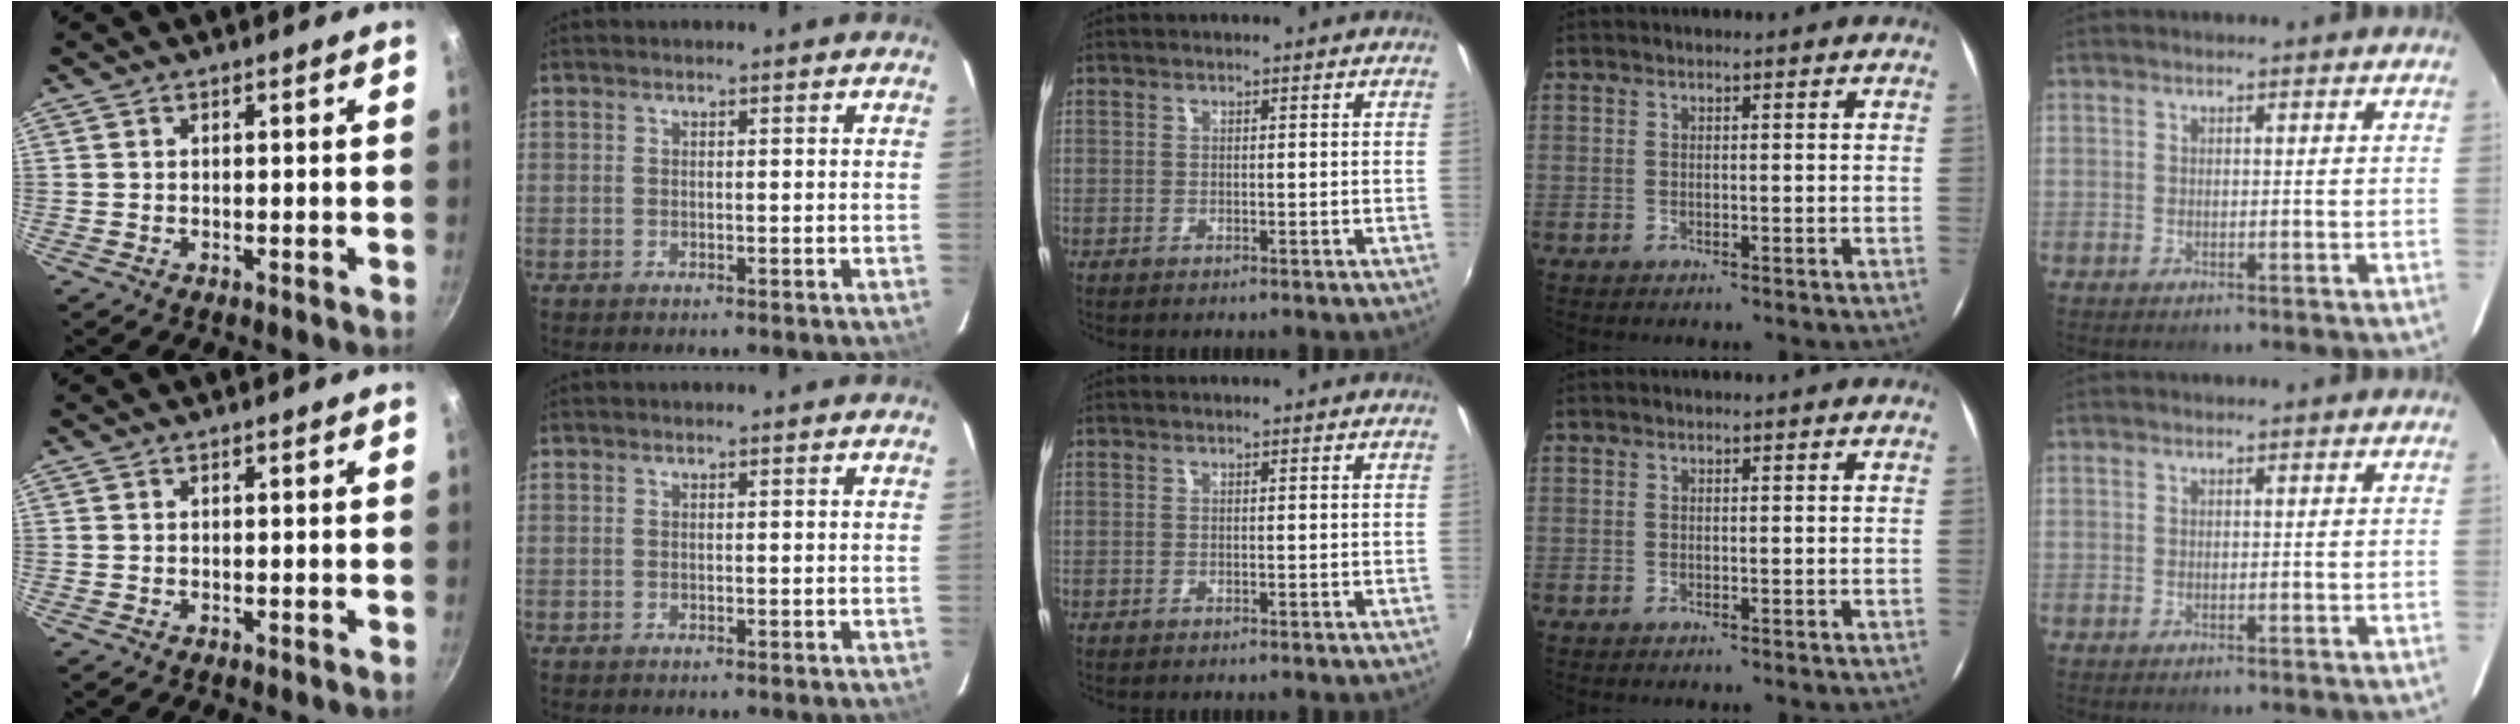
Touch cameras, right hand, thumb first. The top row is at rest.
{}